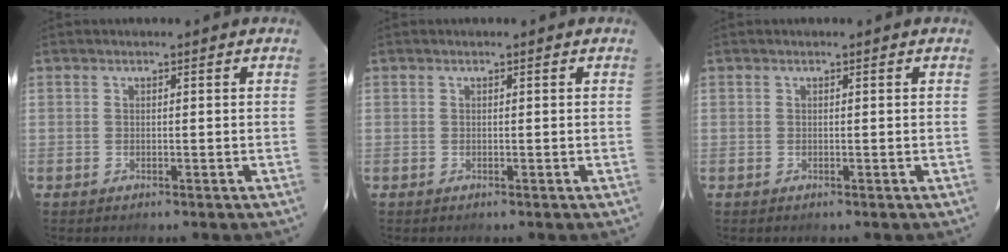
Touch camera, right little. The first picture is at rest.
{"total": 0.0}
{"total": 0.0}